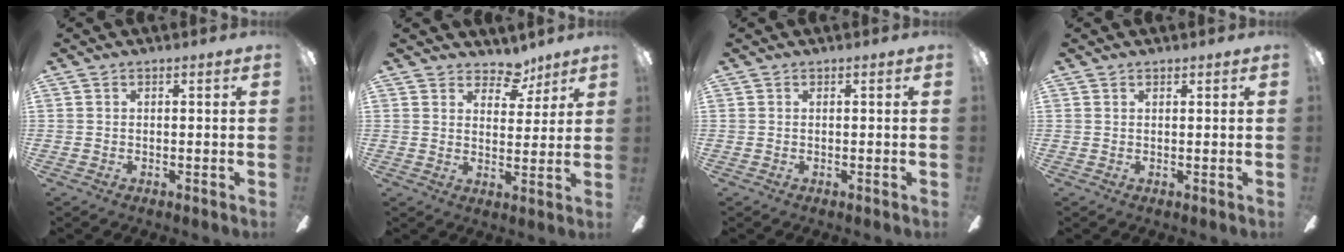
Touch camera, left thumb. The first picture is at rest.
{"total": 7.0, "force": [5.4, 3.9, 2.2], "torque": [-0.022, -0.033, 0.095]}
{"total": 0.0}
{"total": 0.7, "force": [0.6, 0.4, 0.2], "torque": [-0.005, 0.002, 0.011]}